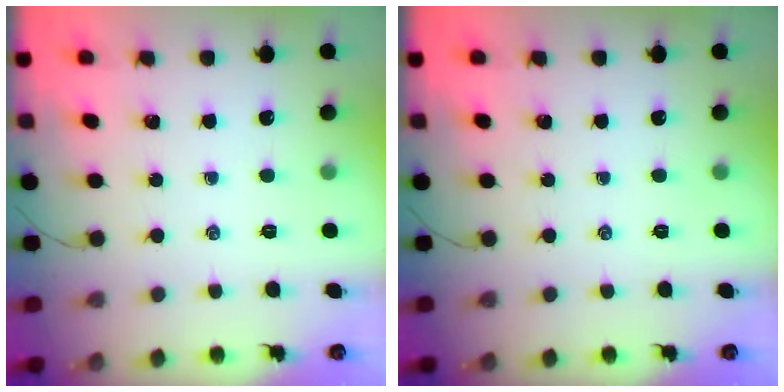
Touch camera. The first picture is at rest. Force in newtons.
{"total": 0.0}